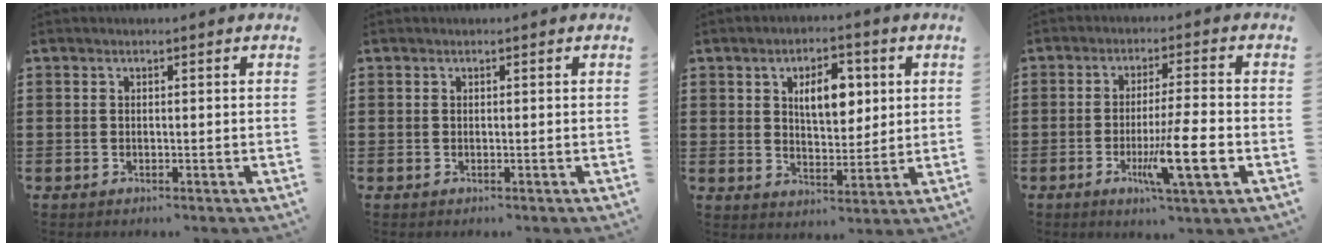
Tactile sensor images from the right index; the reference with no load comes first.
{"total": 0.0}
{"total": 6.7, "force": [2.2, 3.6, 5.2], "torque": [-0.082, 0.001, 0.028]}
{"total": 10.1, "force": [-3.1, 1.0, 9.6], "torque": [-0.173, -0.015, -0.054]}